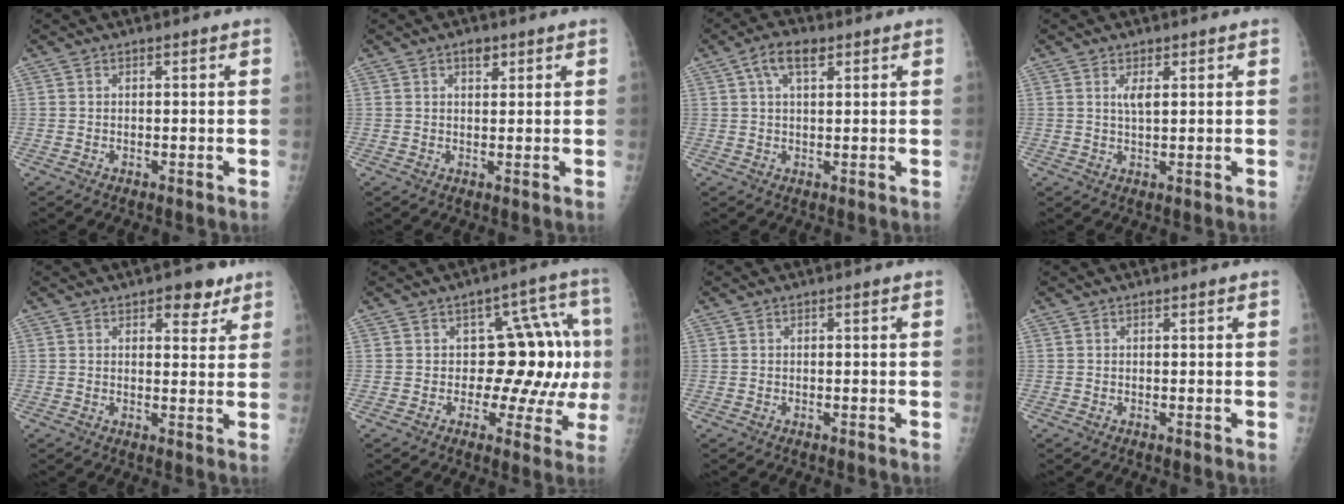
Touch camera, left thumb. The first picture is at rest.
{"total": 2.4, "force": [1.4, 1.3, 1.4], "torque": [-0.010, -0.006, 0.022]}
{"total": 5.4, "force": [2.6, 2.5, 4.0], "torque": [-0.066, 0.003, 0.044]}
{"total": 2.7, "force": [1.2, 1.1, 2.1], "torque": [-0.033, -0.007, 0.023]}
{"total": 5.2, "force": [3.3, 2.7, 3.1], "torque": [-0.013, -0.015, 0.041]}
{"total": 13.5, "force": [0.8, 8.0, 10.8], "torque": [-0.074, 0.023, 0.008]}
{"total": 0.0}
{"total": 0.0}